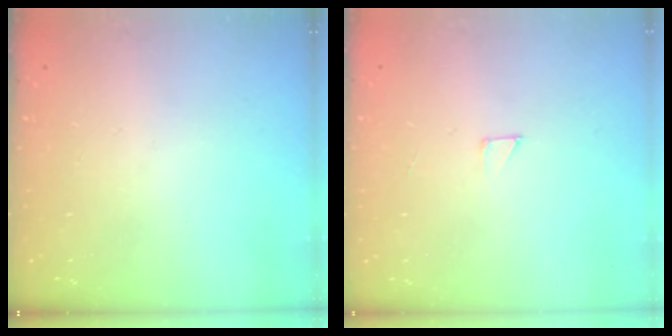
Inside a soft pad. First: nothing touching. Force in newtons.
{"total": 2.0, "press": 2.0, "slide": 0.0}